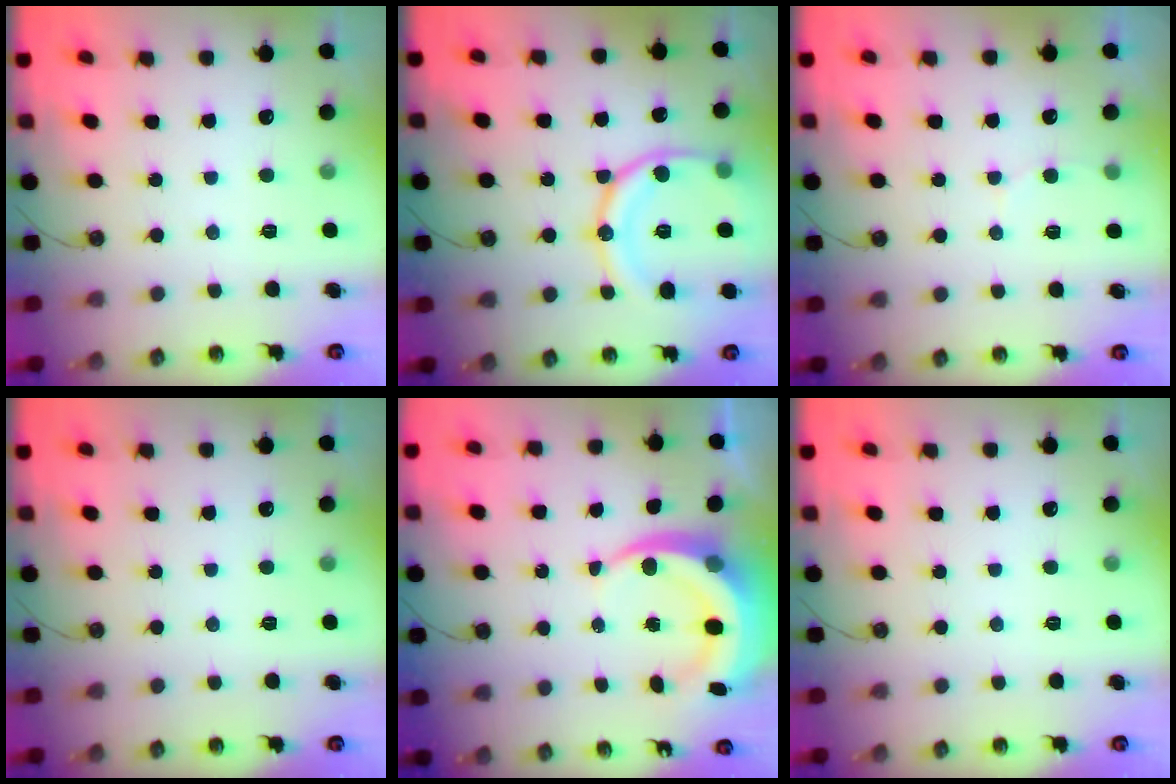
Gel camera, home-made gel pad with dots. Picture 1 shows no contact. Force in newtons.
{"total": 16.9, "press": 16.8, "slide": 1.8}
{"total": 4.0, "press": 4.0, "slide": 0.5}
{"total": 0.0}
{"total": 9.7, "press": 9.6, "slide": 1.4}
{"total": 0.0}